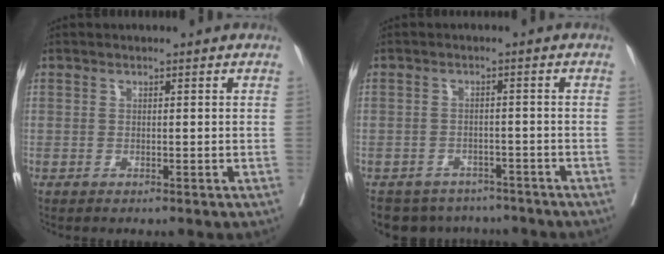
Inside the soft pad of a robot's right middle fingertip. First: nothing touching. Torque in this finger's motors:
{"motor_torque": [0.59, -0.59, 0.03, 0.02]}